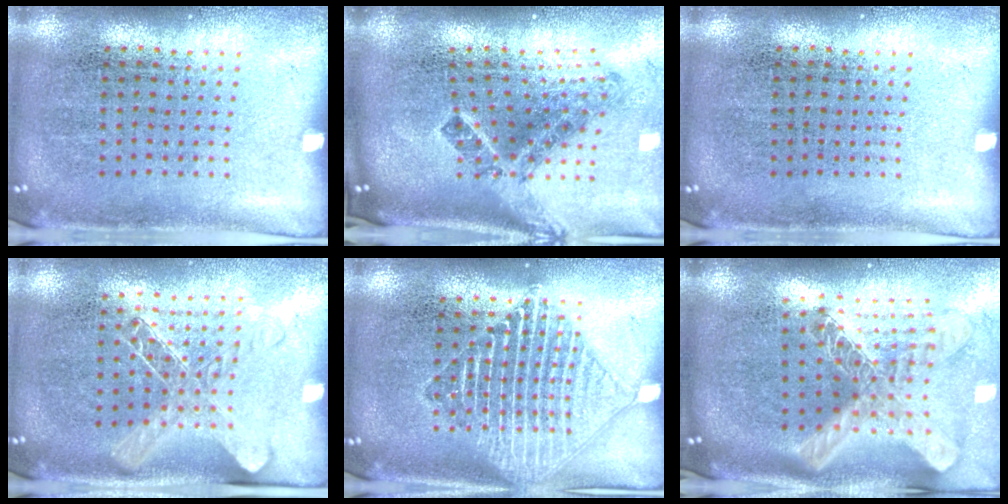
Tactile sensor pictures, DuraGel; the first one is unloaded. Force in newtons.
{"total": 2.6, "press": 1.6, "slide": 2.1}
{"total": 0.0}
{"total": 1.4, "press": 1.2, "slide": 0.6}
{"total": 1.8, "press": 1.8, "slide": 0.2}
{"total": 2.8, "press": 2.0, "slide": 1.9}